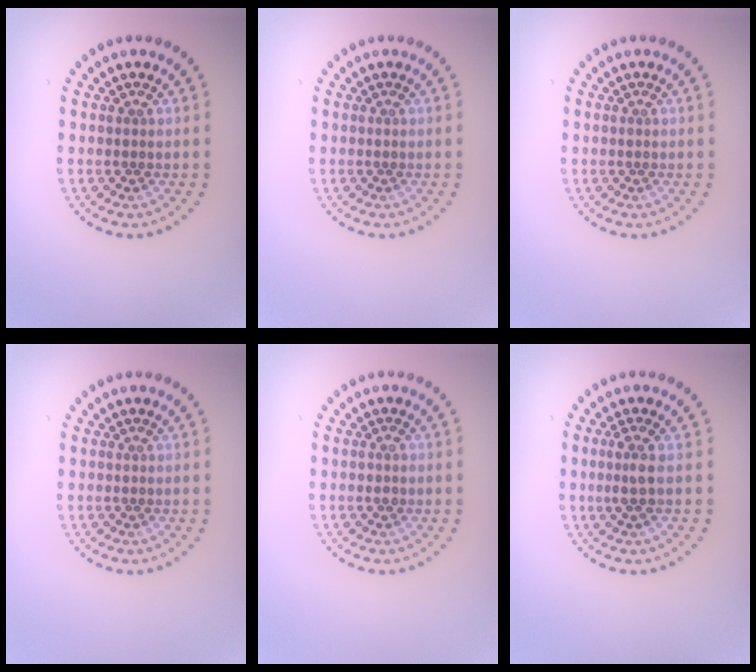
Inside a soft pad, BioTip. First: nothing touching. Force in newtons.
{"total": 0.0}
{"total": 0.0}
{"total": 0.0}
{"total": 0.7, "press": 0.7, "slide": 0.3}
{"total": 1.6, "press": 1.3, "slide": 1.0}